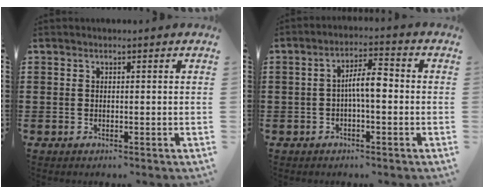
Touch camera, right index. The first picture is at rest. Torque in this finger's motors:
{"motor_torque": [1.13, -0.22, 0.24, 0.15]}